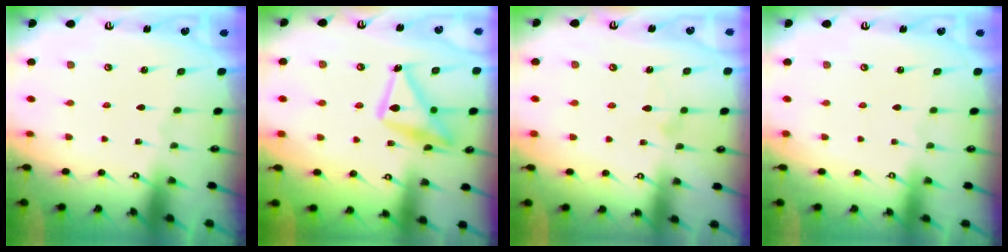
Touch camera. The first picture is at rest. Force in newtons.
{"total": 16.8, "press": 16.7, "slide": 1.1}
{"total": 7.6, "press": 7.6, "slide": 0.4}
{"total": 3.9, "press": 3.9, "slide": 0.1}